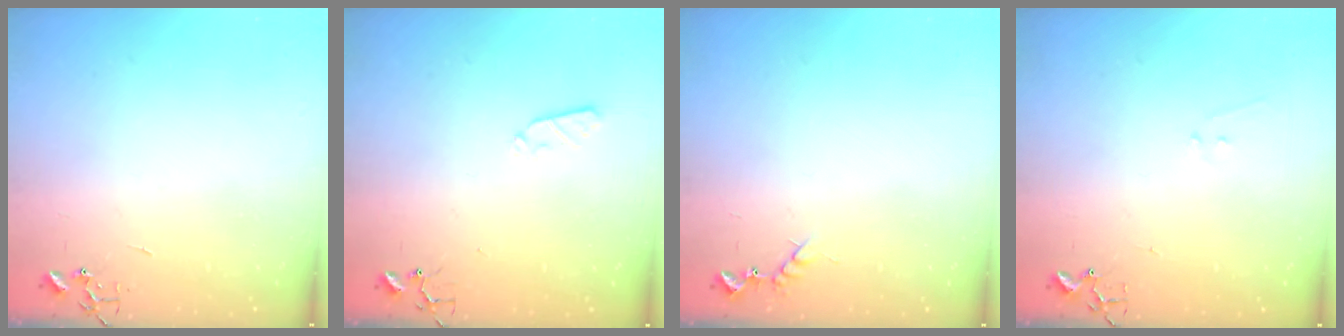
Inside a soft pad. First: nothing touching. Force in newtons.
{"total": 4.5, "press": 4.5, "slide": 0.4}
{"total": 6.0, "press": 6.0, "slide": 0.6}
{"total": 6.1, "press": 6.1, "slide": 0.5}